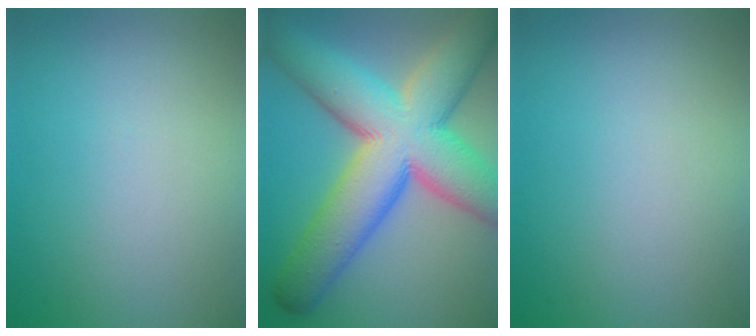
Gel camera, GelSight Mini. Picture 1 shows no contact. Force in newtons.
{"total": 14.8, "press": 14.8, "slide": 0.5}
{"total": 0.0}